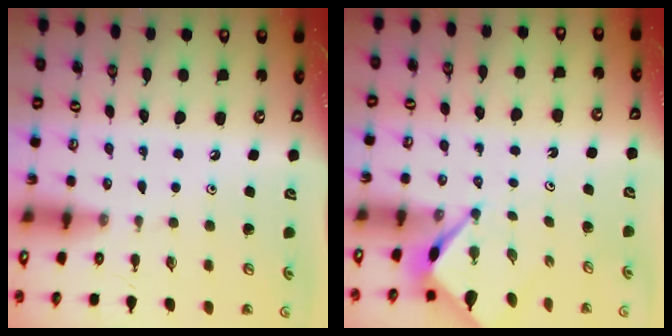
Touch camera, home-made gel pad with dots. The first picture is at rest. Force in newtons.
{"total": 3.8, "press": 3.8, "slide": 0.1}